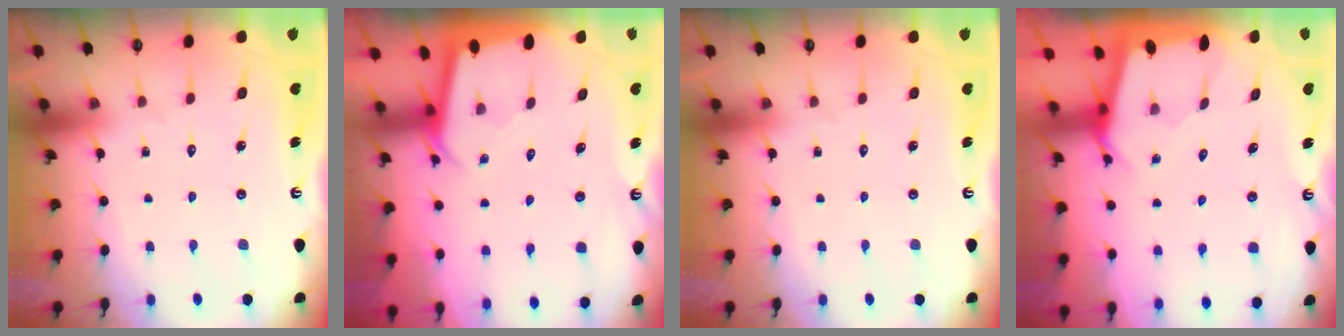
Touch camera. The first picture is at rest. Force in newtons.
{"total": 2.3, "press": 2.3, "slide": 0.1}
{"total": 0.0}
{"total": 2.1, "press": 2.1, "slide": 0.1}